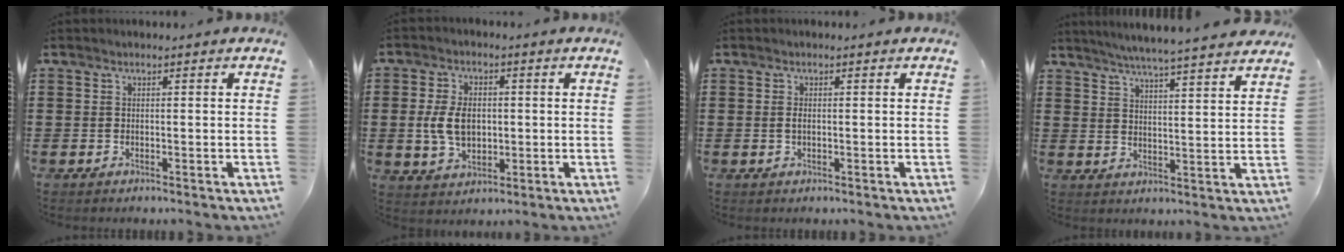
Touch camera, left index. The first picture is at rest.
{"total": 6.7, "force": [0.0, 4.4, 5.0], "torque": [-0.114, 0.003, -0.007]}
{"total": 1.1, "force": [0.0, 0.5, 0.9], "torque": [-0.021, 0.001, -0.001]}
{"total": 5.0, "force": [4.7, -0.9, 1.4], "torque": [-0.046, -0.031, 0.081]}